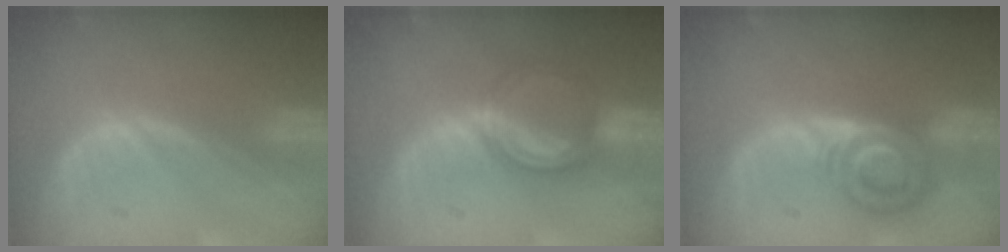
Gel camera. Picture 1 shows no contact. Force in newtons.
{"total": 5.1, "press": 5.1, "slide": 0.3}
{"total": 6.3, "press": 6.1, "slide": 1.4}